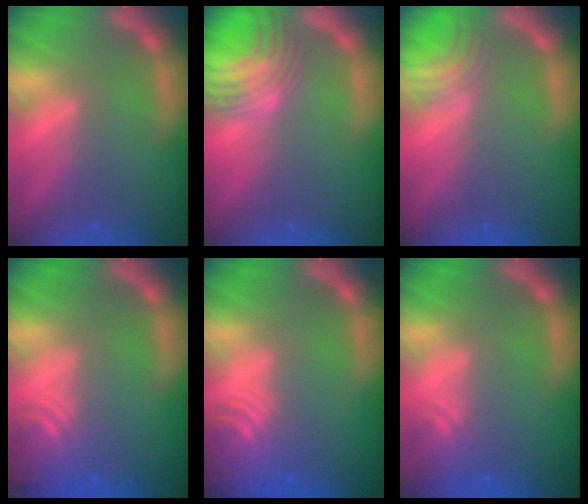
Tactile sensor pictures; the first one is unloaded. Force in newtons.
{"total": 8.5}
{"total": 3.4}
{"total": 4.0}
{"total": 6.0}
{"total": 2.4}